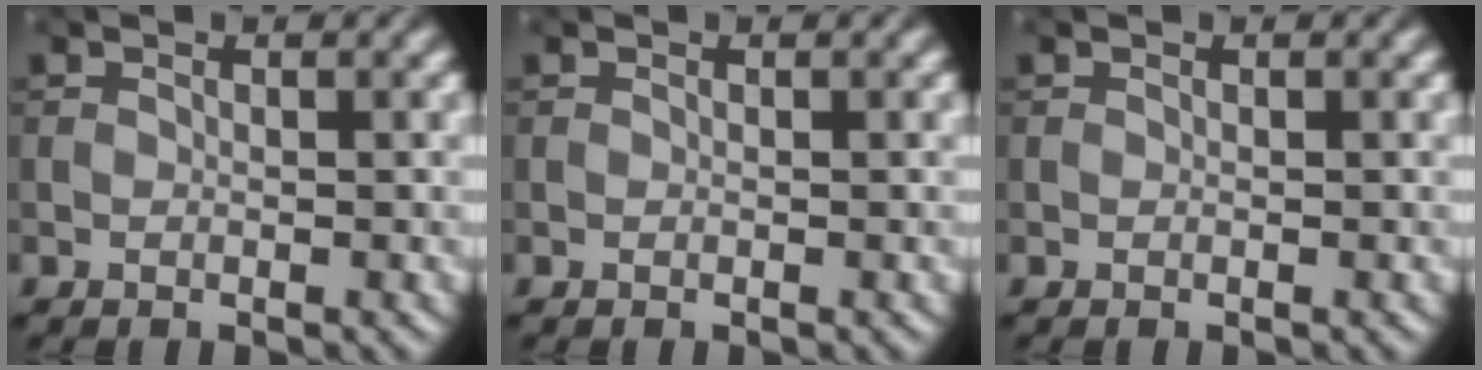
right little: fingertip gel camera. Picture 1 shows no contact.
{"total": 0.0}
{"total": 0.0}